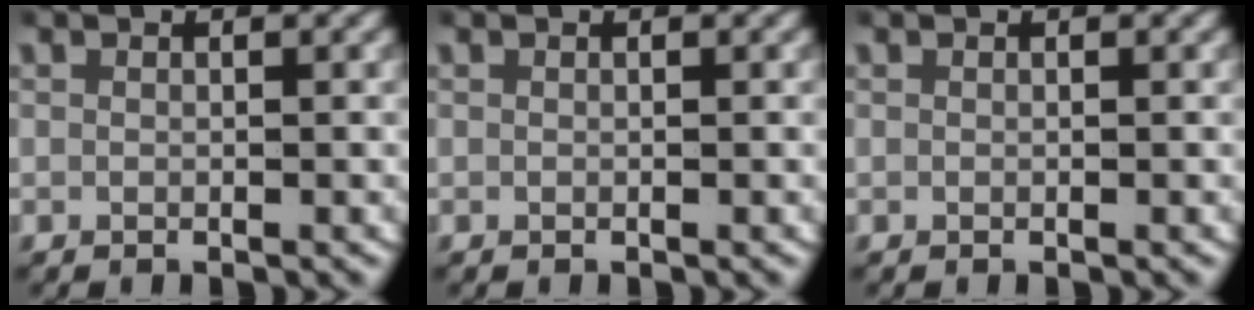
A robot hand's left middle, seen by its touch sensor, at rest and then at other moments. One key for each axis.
{"total": 0.0}
{"total": 0.0}